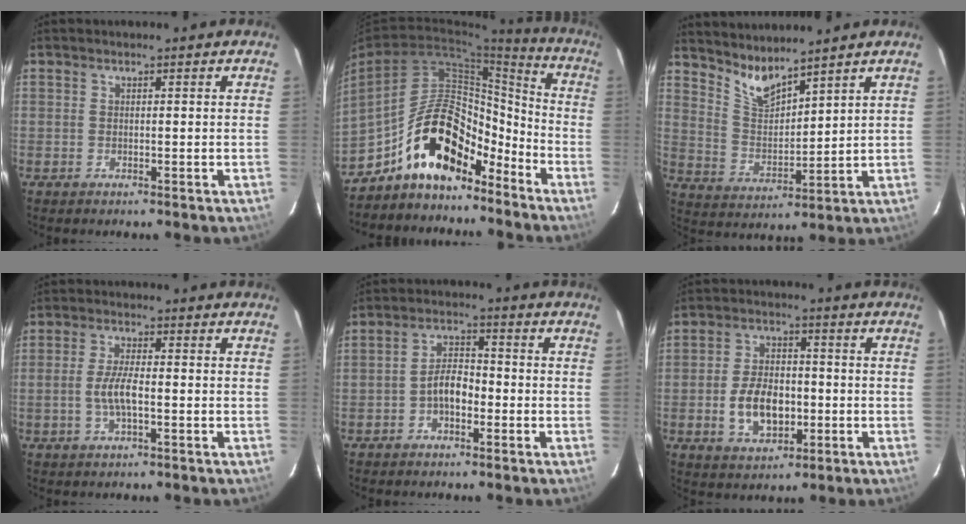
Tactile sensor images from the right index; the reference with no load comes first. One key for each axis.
{"total": 14.9, "fx": -11.2, "fy": 6.4, "fz": 7.4, "tx": -0.118, "ty": 0.044, "tz": -0.182}
{"total": 7.3, "fx": 6.5, "fy": 0.8, "fz": 3.2, "tx": -0.064, "ty": -0.016, "tz": 0.133}
{"total": 5.1, "fx": -1.1, "fy": 1.4, "fz": 4.8, "tx": -0.097, "ty": 0.000, "tz": -0.021}
{"total": 4.6, "fx": -2.0, "fy": 2.2, "fz": 3.5, "tx": -0.067, "ty": 0.013, "tz": -0.036}
{"total": 9.8, "fx": -2.3, "fy": 6.1, "fz": 7.4, "tx": -0.147, "ty": 0.008, "tz": -0.031}